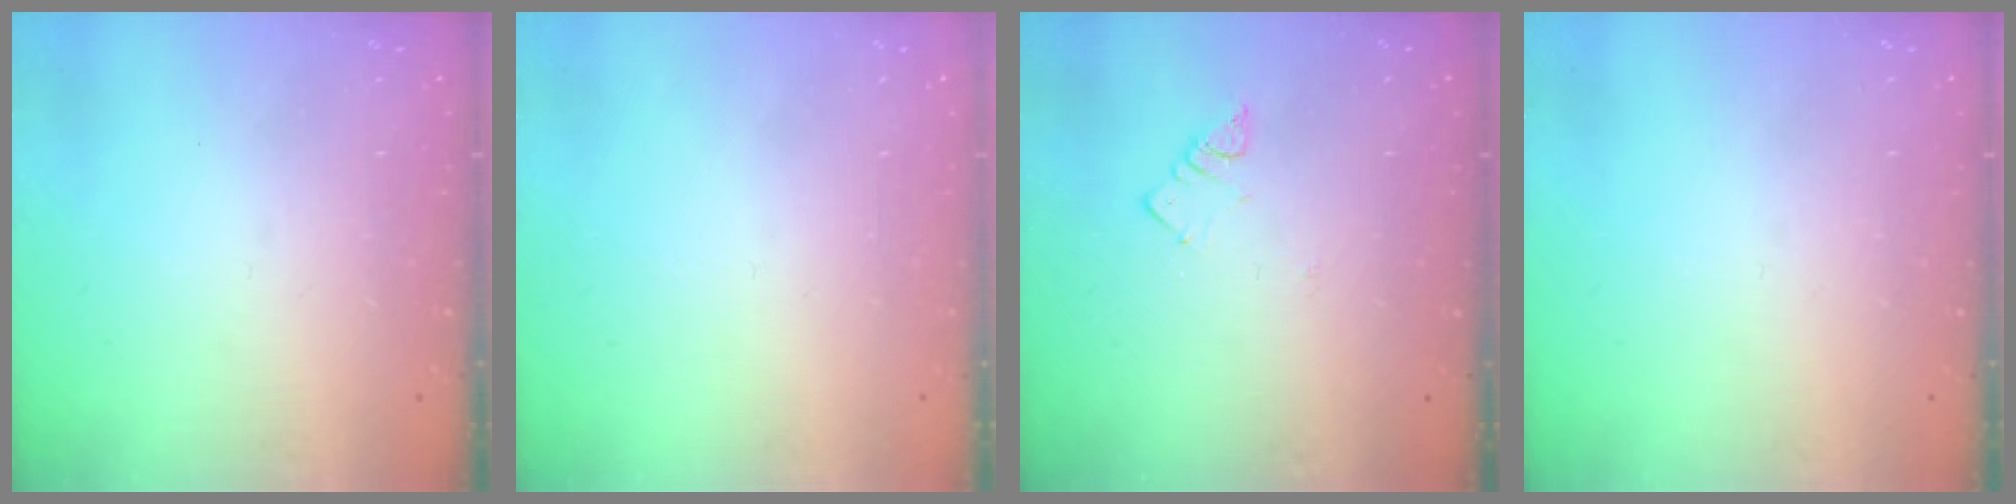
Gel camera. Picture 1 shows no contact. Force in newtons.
{"total": 1.7, "press": 1.7, "slide": 0.1}
{"total": 3.2, "press": 3.2, "slide": 0.3}
{"total": 0.0}